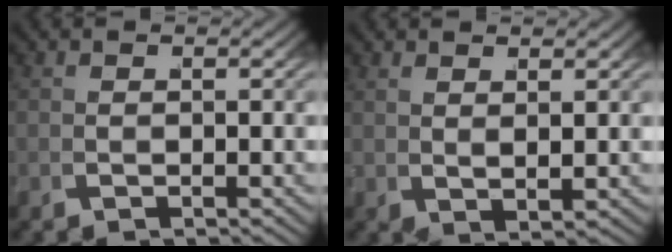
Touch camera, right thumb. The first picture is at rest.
{"total": 1.9, "force": [1.7, -0.5, 0.7], "torque": [-0.015, -0.005, 0.044]}